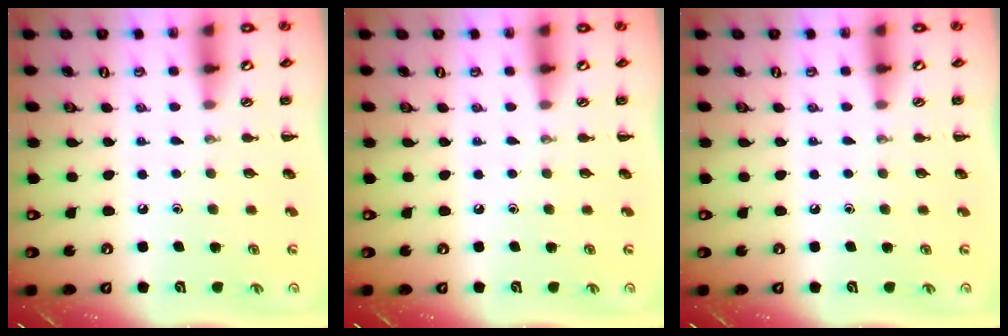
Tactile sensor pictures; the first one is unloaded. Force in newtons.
{"total": 0.0}
{"total": 0.0}